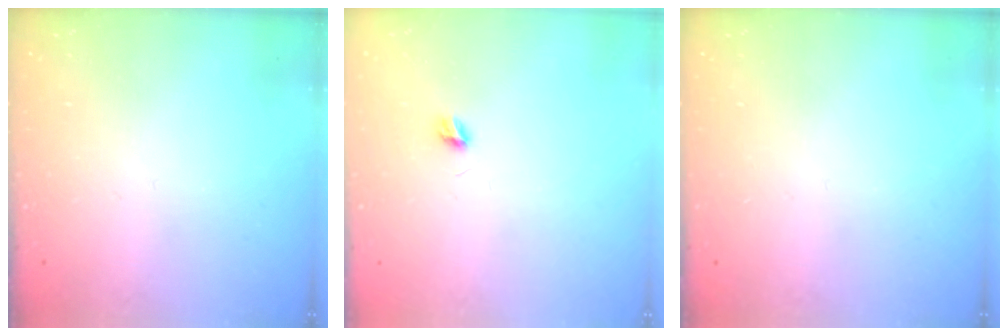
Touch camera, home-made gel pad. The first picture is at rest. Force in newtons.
{"total": 3.7, "press": 3.7, "slide": 0.3}
{"total": 0.0}